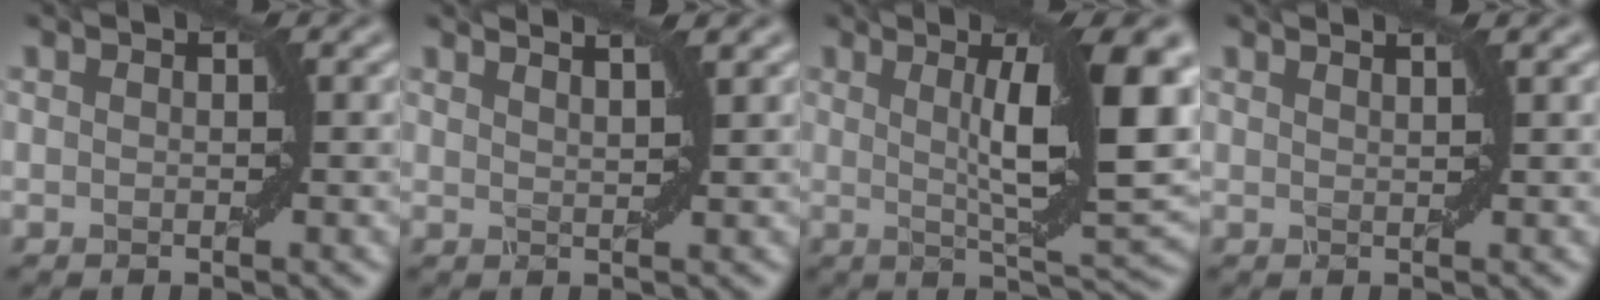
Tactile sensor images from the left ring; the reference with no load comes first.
{"total": 3.6, "force": [3.0, 0.9, 1.9], "torque": [0.001, 0.015, 0.012]}
{"total": 11.3, "force": [2.4, 2.4, 10.8], "torque": [-0.140, 0.003, 0.040]}
{"total": 2.2, "force": [1.7, 0.6, 1.2], "torque": [0.005, 0.000, 0.003]}